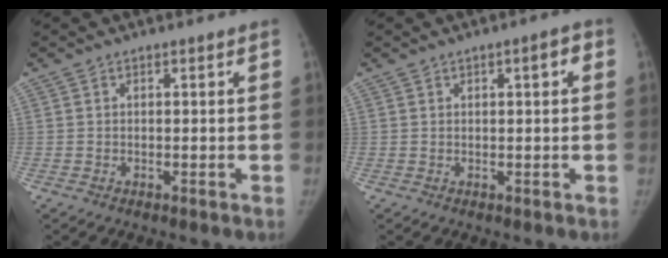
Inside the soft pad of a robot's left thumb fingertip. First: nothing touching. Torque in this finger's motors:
{"motor_torque": [0.18, 0.21, 0.21, 0.50, 0.00]}